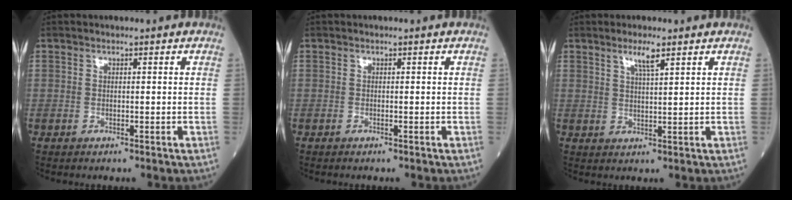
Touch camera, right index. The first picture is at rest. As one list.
[{"total": 0.0}, {"total": 3.2, "force": [2.1, 0.1, 2.4], "torque": [-0.050, -0.002, 0.038]}]